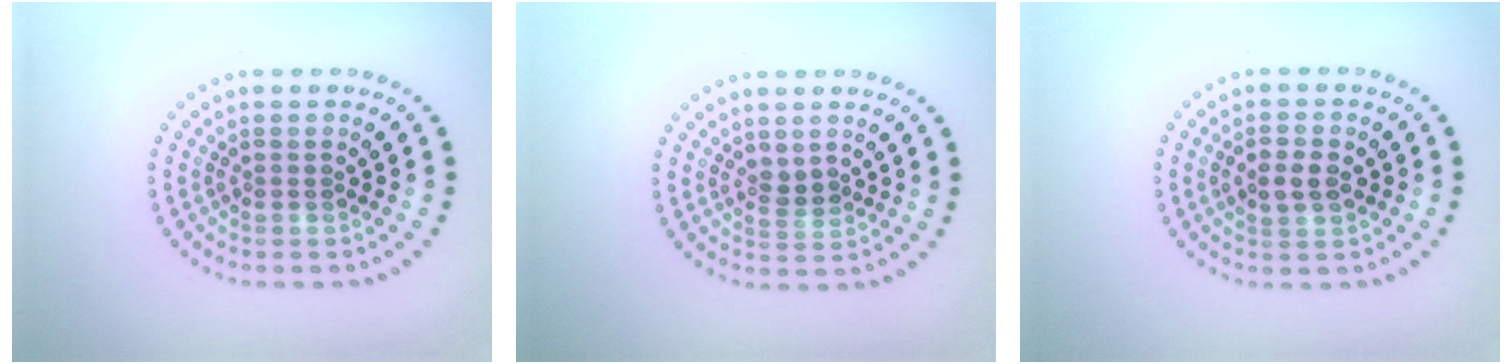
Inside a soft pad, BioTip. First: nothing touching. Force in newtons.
{"total": 1.1, "press": 1.0, "slide": 0.5}
{"total": 2.6, "press": 2.6, "slide": 0.2}